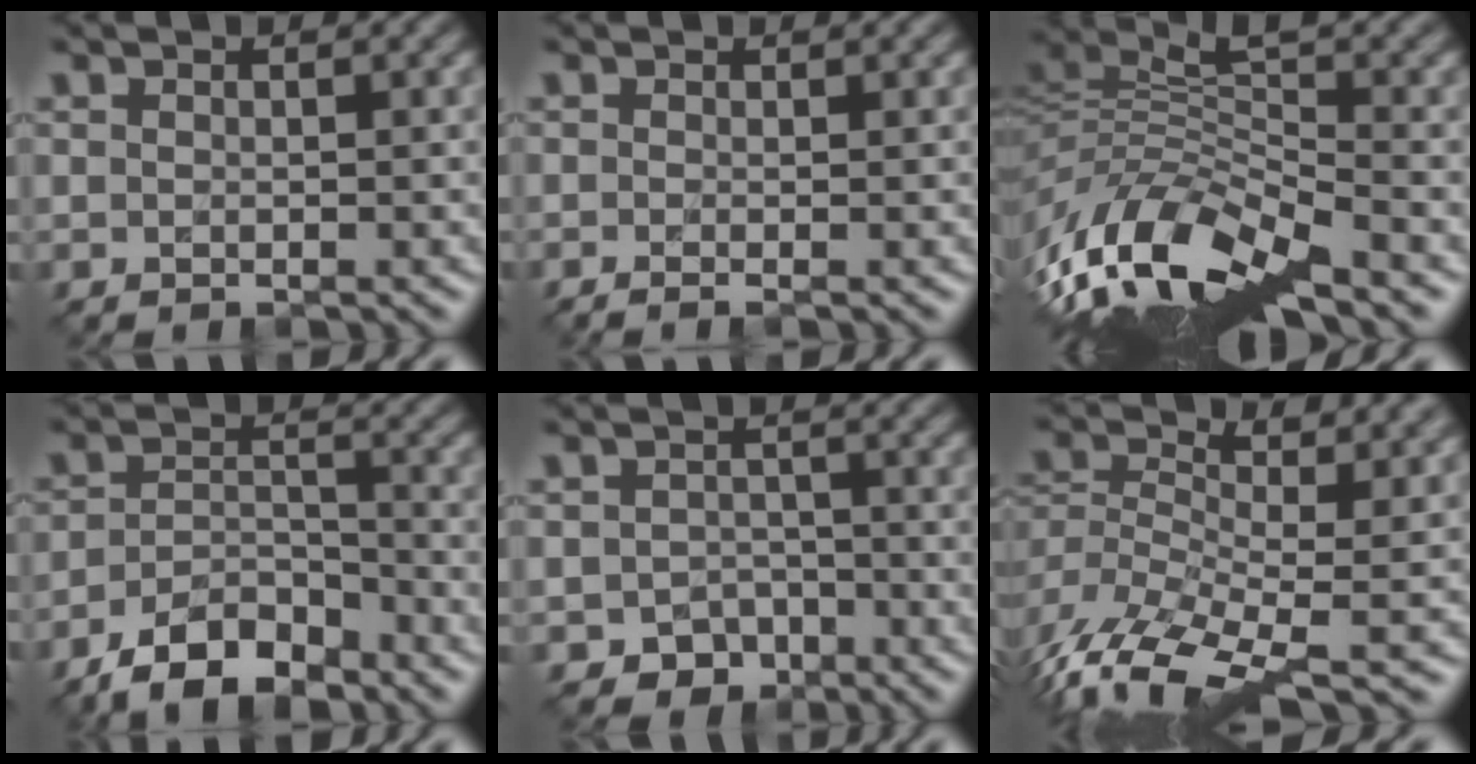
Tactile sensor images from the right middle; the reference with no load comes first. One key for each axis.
{"total": 1.5, "fx": -0.3, "fy": 0.6, "fz": 1.3, "tx": -0.015, "ty": -0.005, "tz": -0.015}
{"total": 11.0, "fx": -5.9, "fy": 3.5, "fz": 8.6, "tx": -0.173, "ty": 0.006, "tz": -0.113}
{"total": 6.0, "fx": -4.6, "fy": 2.4, "fz": 3.0, "tx": -0.055, "ty": 0.000, "tz": -0.087}
{"total": 2.7, "fx": -1.7, "fy": 2.1, "fz": 0.4, "tx": 0.001, "ty": 0.005, "tz": -0.030}
{"total": 11.5, "fx": -3.6, "fy": 5.1, "fz": 9.7, "tx": -0.229, "ty": 0.007, "tz": -0.058}